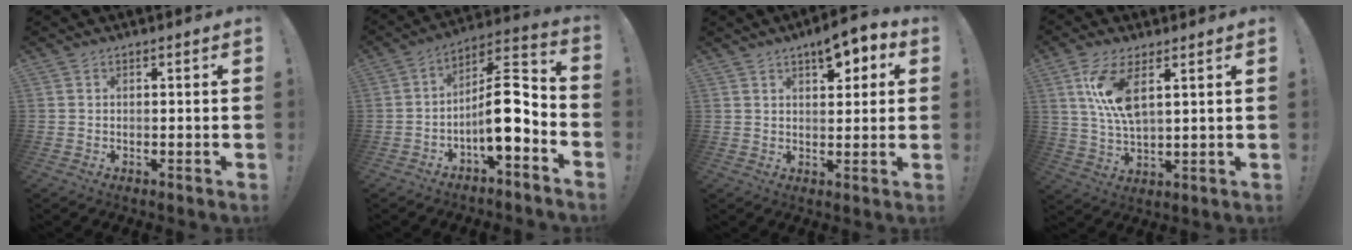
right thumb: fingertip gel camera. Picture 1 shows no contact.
{"total": 13.4, "force": [-3.0, 5.0, 12.1], "torque": [-0.193, 0.015, -0.045]}
{"total": 7.7, "force": [4.2, 3.8, 5.3], "torque": [-0.055, -0.020, 0.068]}
{"total": 10.6, "force": [4.4, 3.9, 8.9], "torque": [-0.187, -0.019, 0.077]}